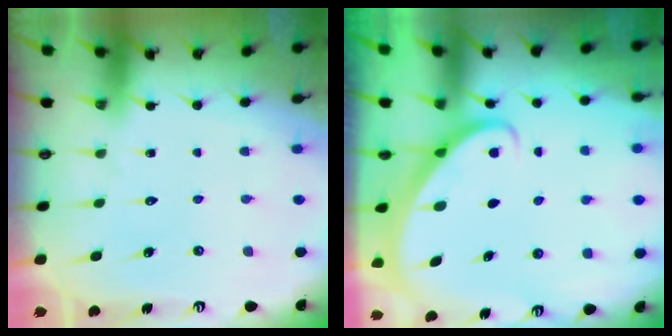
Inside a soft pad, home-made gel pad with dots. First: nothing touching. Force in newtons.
{"total": 2.3, "press": 2.3, "slide": 0.3}